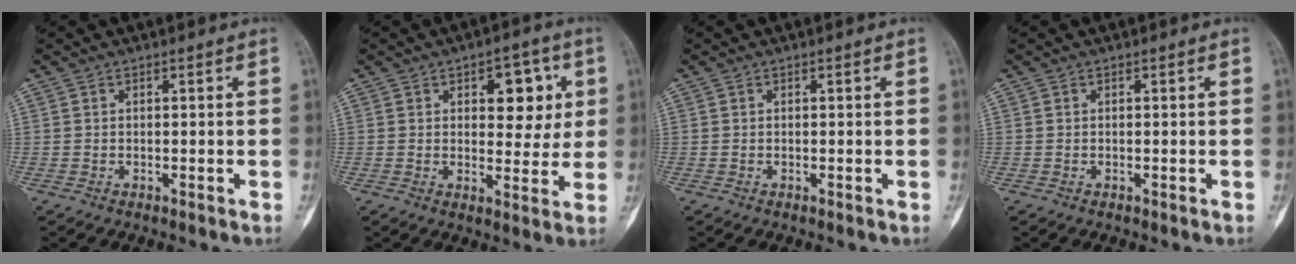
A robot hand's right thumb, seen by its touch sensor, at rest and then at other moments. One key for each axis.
{"total": 9.2, "fx": 3.0, "fy": 5.4, "fz": 6.9, "tx": -0.042, "ty": -0.007, "tz": 0.037}
{"total": 0.0}
{"total": 0.0}